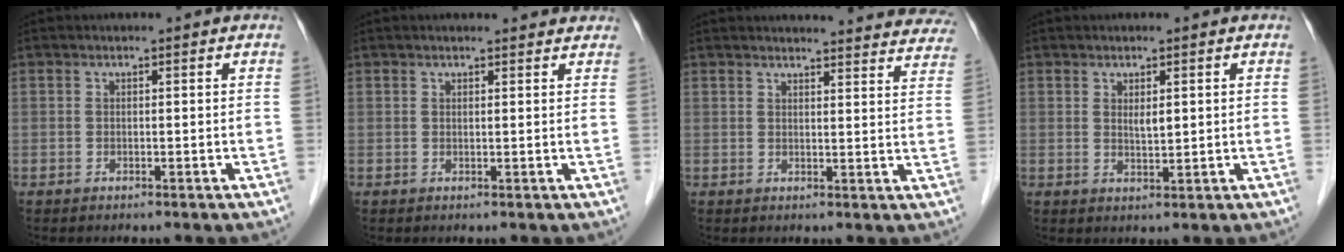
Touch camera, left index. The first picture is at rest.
{"total": 4.5, "force": [4.2, 0.9, 1.2], "torque": [-0.012, 0.010, 0.041]}
{"total": 23.5, "force": [22.6, 3.8, 5.1], "torque": [-0.051, -0.055, 0.241]}
{"total": 2.0, "force": [0.6, 0.6, 1.8], "torque": [-0.032, -0.002, 0.014]}